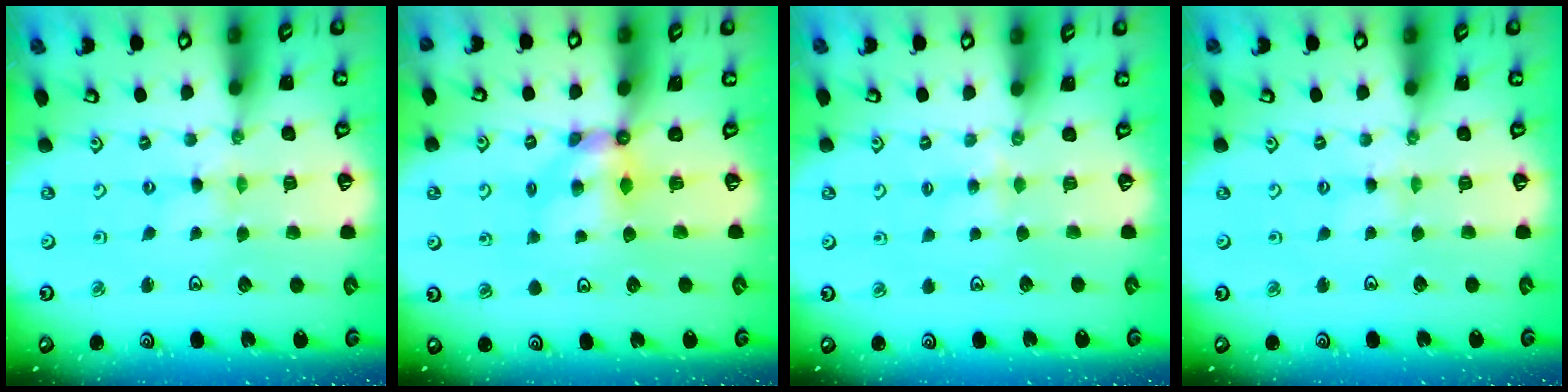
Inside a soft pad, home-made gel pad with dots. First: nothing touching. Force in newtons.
{"total": 5.3, "press": 5.3, "slide": 0.3}
{"total": 3.0, "press": 3.0, "slide": 0.5}
{"total": 2.0, "press": 2.0, "slide": 0.3}